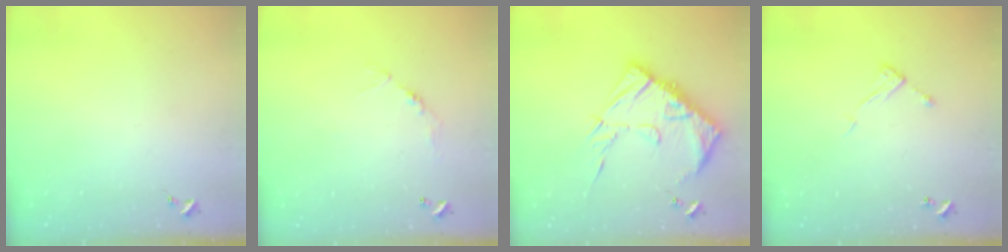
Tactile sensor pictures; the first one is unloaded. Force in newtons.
{"total": 6.7, "press": 6.7, "slide": 0.5}
{"total": 16.8, "press": 16.7, "slide": 1.7}
{"total": 6.5, "press": 6.5, "slide": 0.3}